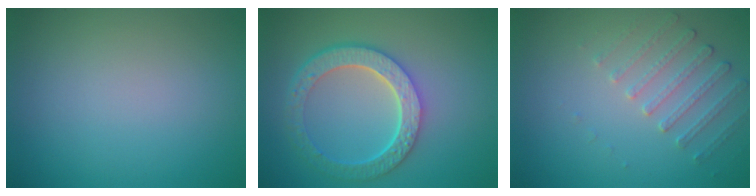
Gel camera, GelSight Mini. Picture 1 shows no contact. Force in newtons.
{"total": 6.0, "press": 4.5, "slide": 3.9}
{"total": 1.9, "press": 1.5, "slide": 1.2}